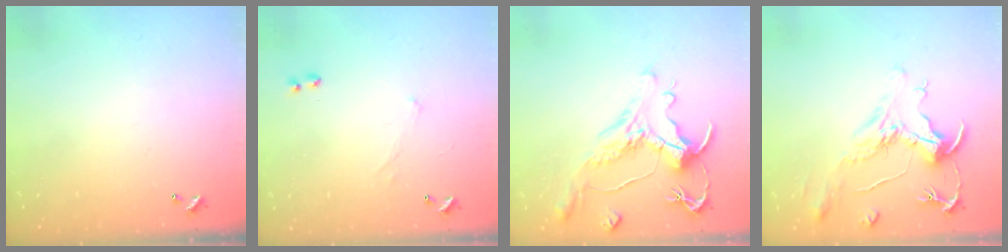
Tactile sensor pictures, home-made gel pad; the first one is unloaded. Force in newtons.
{"total": 1.7, "press": 1.7, "slide": 0.4}
{"total": 1.5, "press": 0.4, "slide": 1.5}
{"total": 2.1, "press": 1.6, "slide": 1.3}